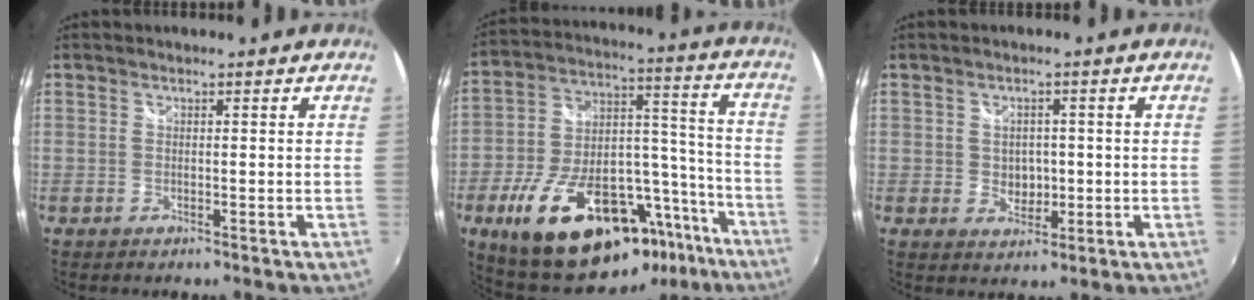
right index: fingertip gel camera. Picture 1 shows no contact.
{"total": 29.7, "force": [-18.2, 14.1, 18.8], "torque": [-0.312, 0.035, -0.250]}
{"total": 3.8, "force": [-0.2, 3.2, 2.1], "torque": [-0.032, 0.004, 0.001]}